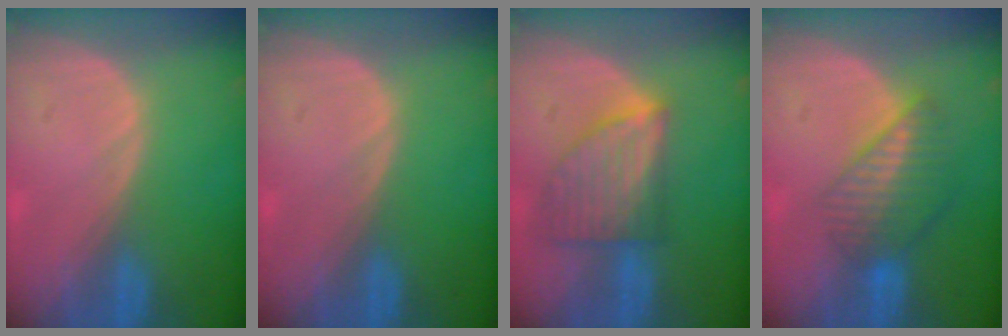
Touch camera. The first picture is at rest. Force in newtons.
{"total": 0.0}
{"total": 7.5, "press": 6.9, "slide": 3.0}
{"total": 7.0, "press": 6.0, "slide": 3.5}